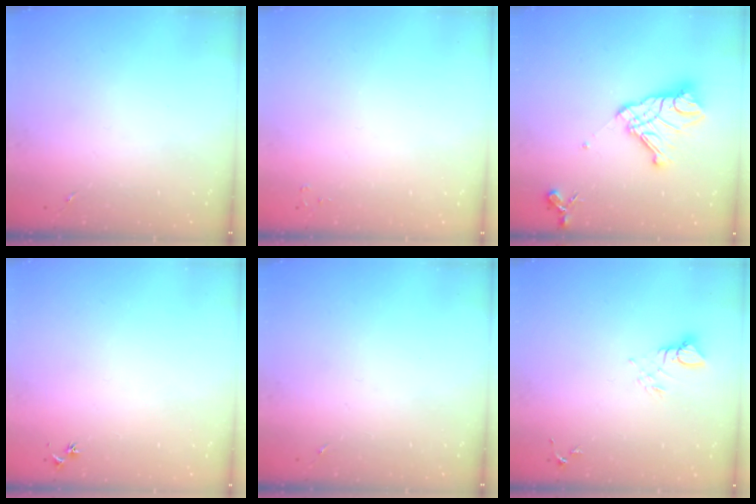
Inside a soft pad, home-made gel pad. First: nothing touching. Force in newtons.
{"total": 2.0, "press": 2.0, "slide": 0.3}
{"total": 15.8, "press": 15.7, "slide": 1.7}
{"total": 3.0, "press": 2.9, "slide": 0.4}
{"total": 0.0}
{"total": 3.8, "press": 3.8, "slide": 0.3}